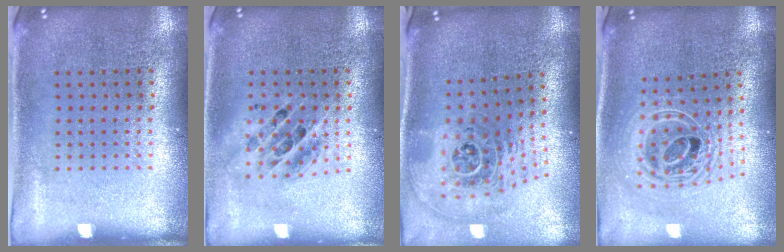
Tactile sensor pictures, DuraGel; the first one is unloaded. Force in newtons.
{"total": 1.4, "press": 1.2, "slide": 0.7}
{"total": 2.4, "press": 1.6, "slide": 1.7}
{"total": 2.4, "press": 1.8, "slide": 1.6}